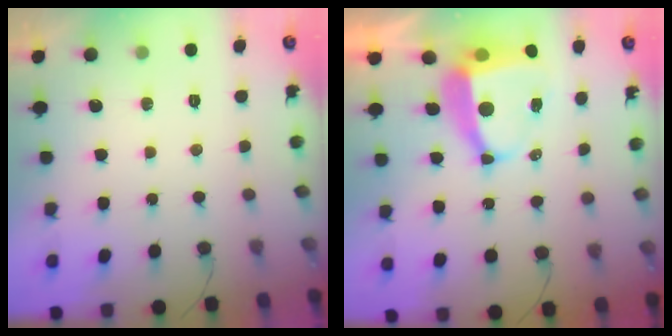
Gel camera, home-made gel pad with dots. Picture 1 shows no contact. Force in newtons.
{"total": 9.4, "press": 9.3, "slide": 1.2}